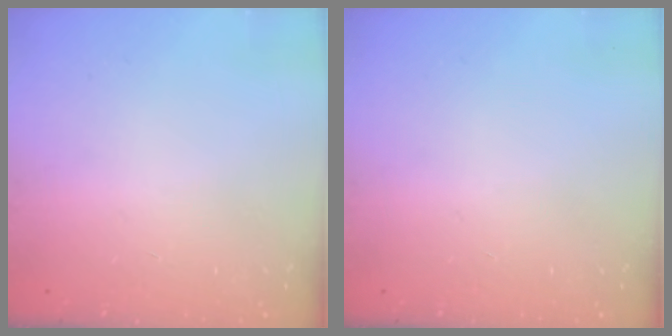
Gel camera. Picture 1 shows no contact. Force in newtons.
{"total": 0.0}